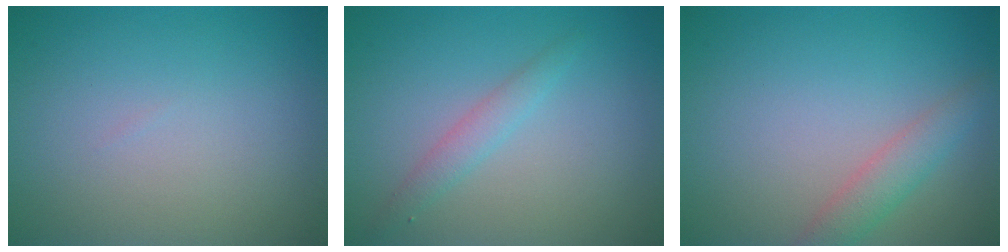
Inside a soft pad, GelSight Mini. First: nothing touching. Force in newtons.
{"total": 1.7, "press": 1.7, "slide": 0.0}
{"total": 2.4, "press": 2.4, "slide": 0.1}